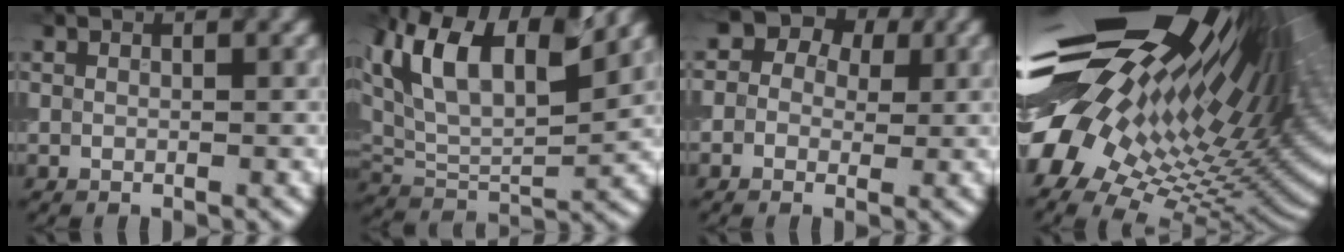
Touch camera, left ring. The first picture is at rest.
{"total": 12.3, "force": [6.8, 5.3, 8.8], "torque": [-0.165, 0.024, 0.116]}
{"total": 7.1, "force": [2.5, 5.7, 3.4], "torque": [-0.023, 0.037, -0.017]}
{"total": 18.8, "force": [6.2, 9.3, 15.1], "torque": [-0.265, 0.026, 0.127]}